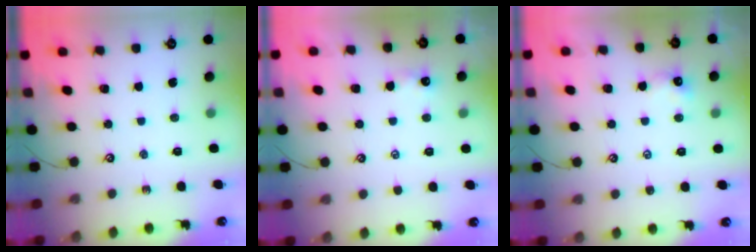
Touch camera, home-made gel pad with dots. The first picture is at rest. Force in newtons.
{"total": 1.7, "press": 1.7, "slide": 0.3}
{"total": 0.6, "press": 0.4, "slide": 0.4}